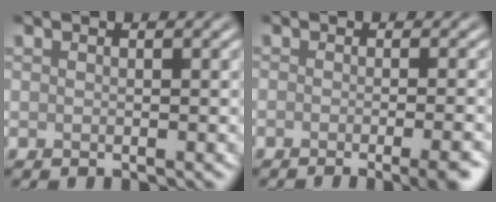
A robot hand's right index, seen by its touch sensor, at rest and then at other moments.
{"total": 5.2, "force": [-2.6, 1.7, 4.2], "torque": [-0.023, 0.002, -0.030]}